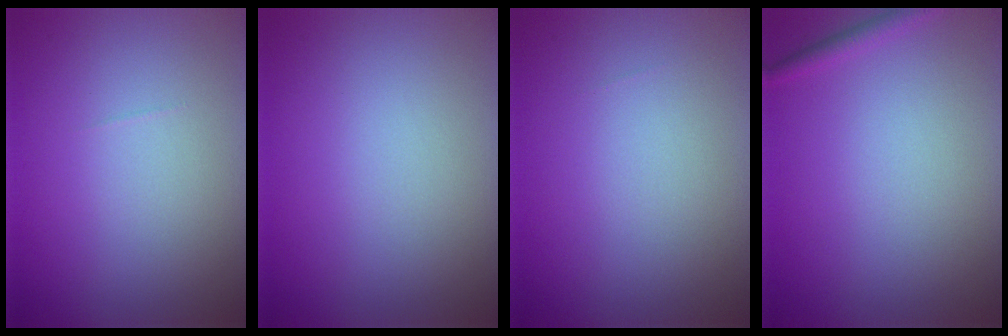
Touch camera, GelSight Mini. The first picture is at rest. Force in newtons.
{"total": 0.0}
{"total": 0.0}
{"total": 1.2, "press": 1.1, "slide": 0.1}